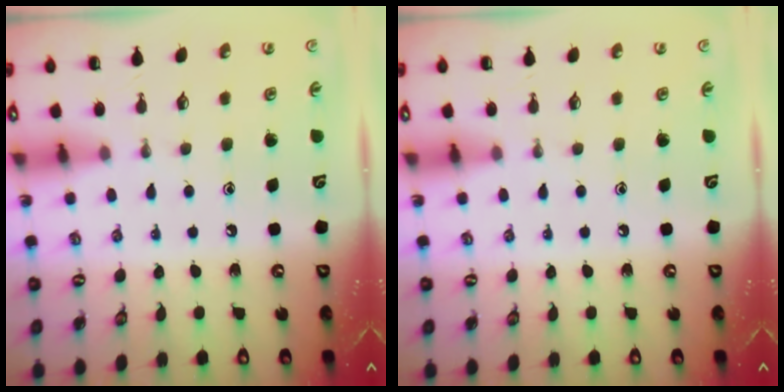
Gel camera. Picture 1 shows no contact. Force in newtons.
{"total": 0.0}